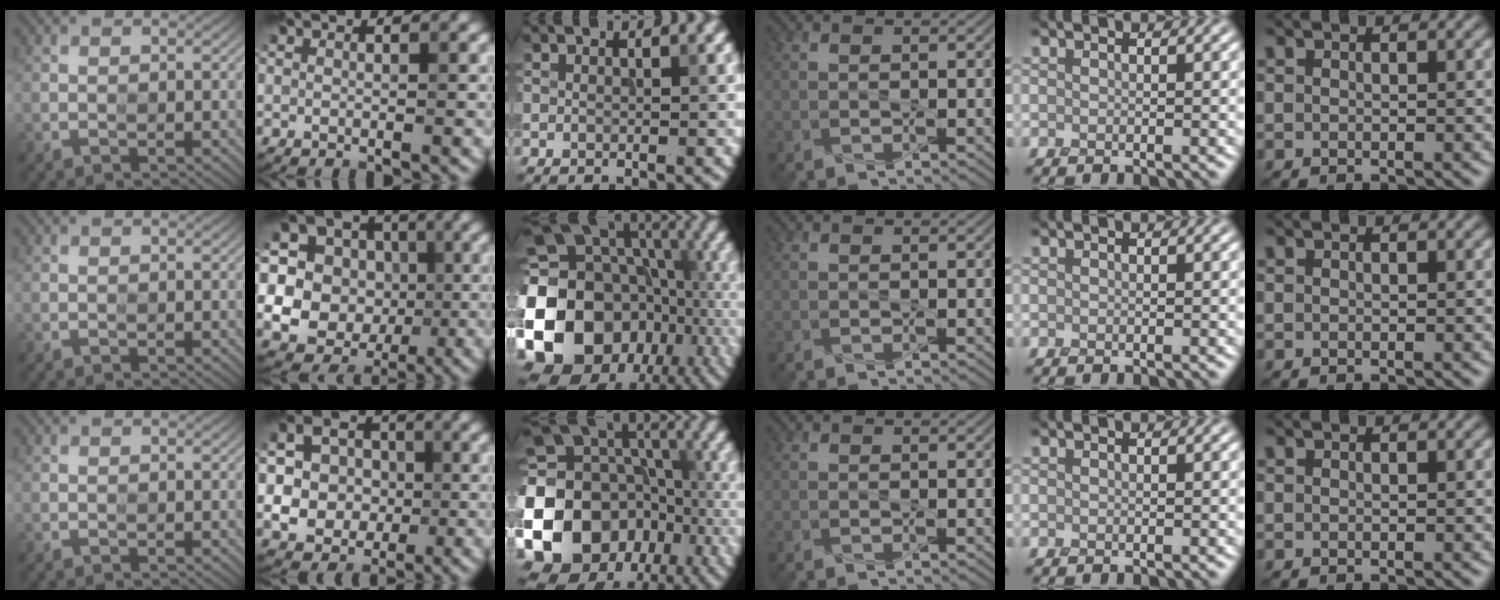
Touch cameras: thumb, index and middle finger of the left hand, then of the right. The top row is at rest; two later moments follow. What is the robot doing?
{"motion": "press", "object": "gel pad"}